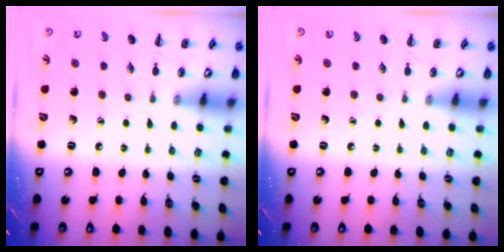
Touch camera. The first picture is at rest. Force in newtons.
{"total": 0.0}